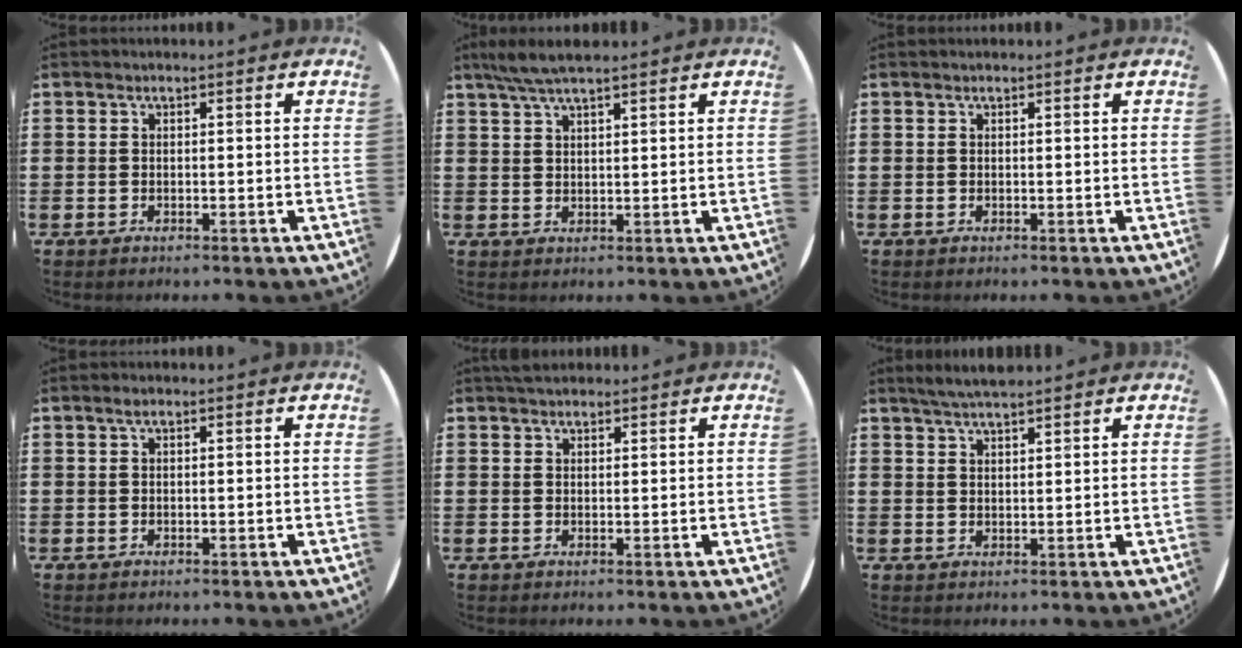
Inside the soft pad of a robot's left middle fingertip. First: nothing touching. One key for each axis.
{"total": 4.3, "fx": 3.5, "fy": 0.5, "fz": 2.4, "tx": -0.054, "ty": 0.001, "tz": 0.064}
{"total": 0.0}
{"total": 0.6, "fx": 0.3, "fy": 0.1, "fz": 0.4, "tx": -0.008, "ty": 0.003, "tz": 0.005}
{"total": 1.4, "fx": 1.3, "fy": 0.5, "fz": 0.2, "tx": 0.003, "ty": 0.000, "tz": 0.023}
{"total": 3.4, "fx": 3.2, "fy": 0.2, "fz": 1.3, "tx": -0.032, "ty": 0.001, "tz": 0.058}